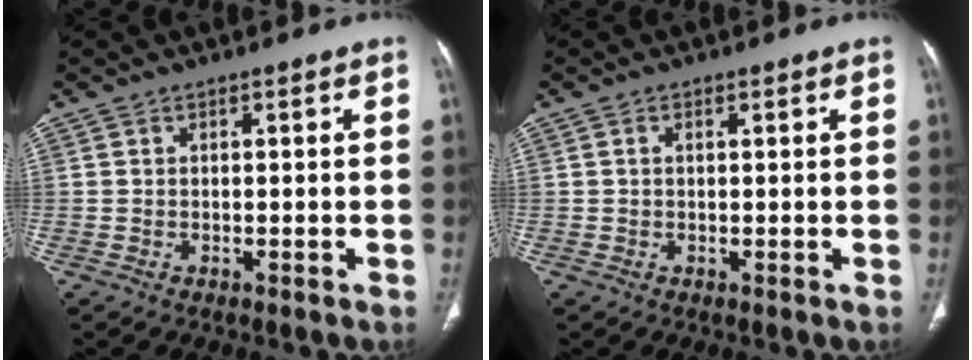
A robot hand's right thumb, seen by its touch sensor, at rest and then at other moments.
{"total": 0.8, "force": [0.3, 0.4, 0.7], "torque": [-0.016, 0.004, 0.004]}